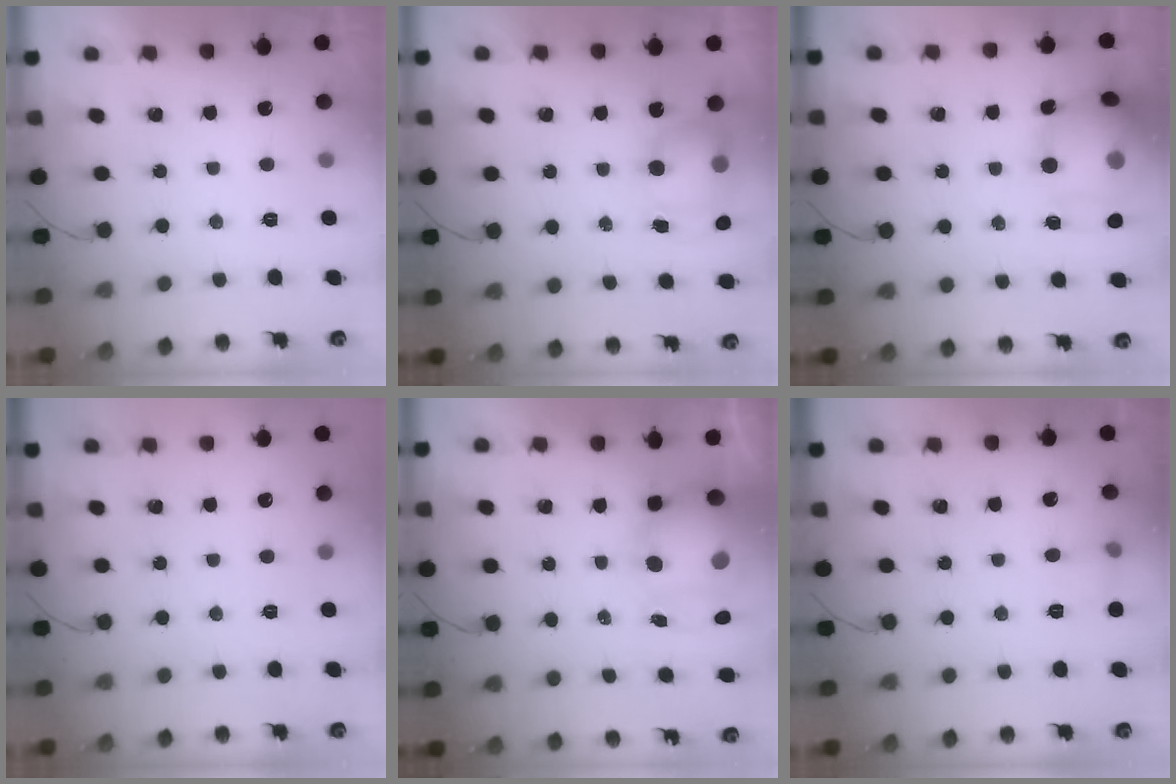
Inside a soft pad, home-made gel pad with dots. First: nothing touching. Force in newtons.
{"total": 8.3, "press": 8.3, "slide": 0.9}
{"total": 16.4, "press": 16.1, "slide": 3.3}
{"total": 0.0}
{"total": 10.5, "press": 10.3, "slide": 2.5}
{"total": 4.5, "press": 4.3, "slide": 1.4}